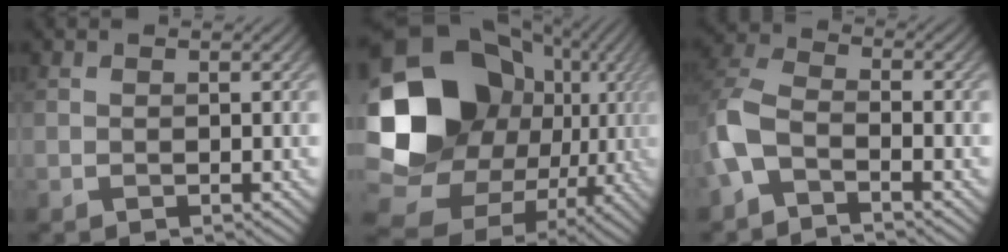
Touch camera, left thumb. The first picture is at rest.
{"total": 21.8, "force": [0.6, 18.5, 11.5], "torque": [-0.247, -0.020, 0.021]}
{"total": 6.1, "force": [-3.0, 3.1, 4.3], "torque": [-0.107, -0.002, -0.078]}